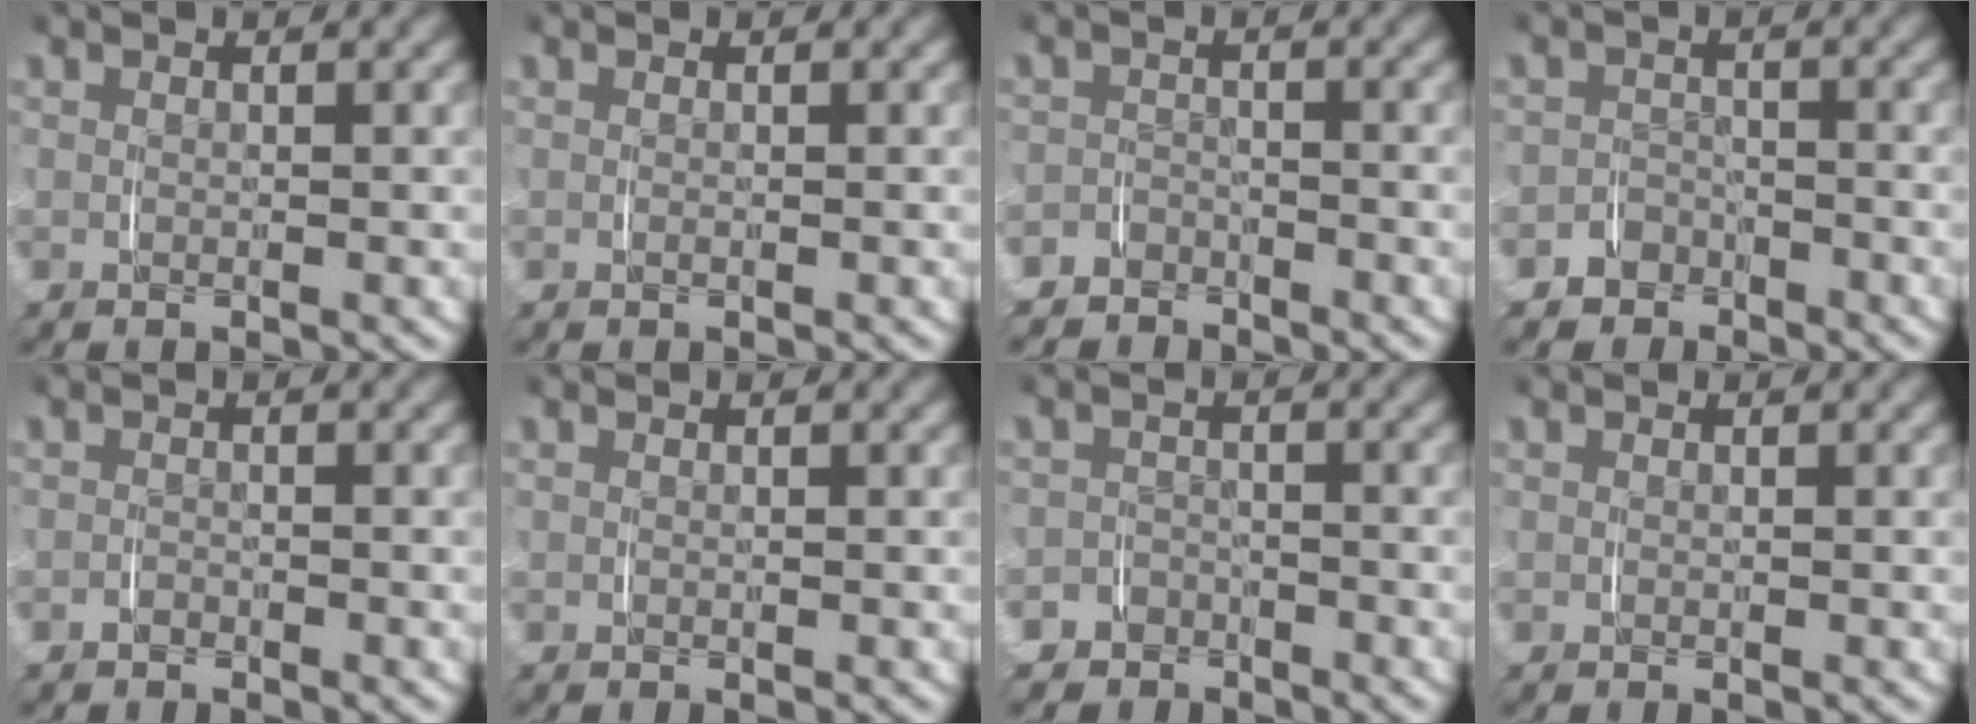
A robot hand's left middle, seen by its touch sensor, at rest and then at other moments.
{"total": 0.0}
{"total": 3.6, "force": [-3.0, 2.0, -0.4], "torque": [-0.001, -0.010, -0.058]}
{"total": 3.8, "force": [-2.8, 2.6, -0.3], "torque": [-0.004, -0.008, -0.055]}
{"total": 0.6, "force": [-0.6, 0.2, -0.1], "torque": [0.001, -0.003, -0.011]}
{"total": 0.0}
{"total": 5.0, "force": [-3.4, 3.6, -0.1], "torque": [-0.004, -0.006, -0.071]}
{"total": 0.0}